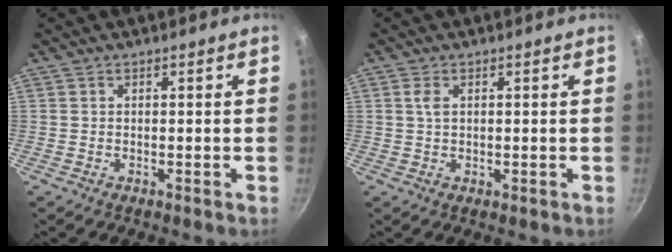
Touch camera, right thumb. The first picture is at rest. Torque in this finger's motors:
{"motor_torque": [0.47, 0.36, 0.18, 0.38, -0.01]}